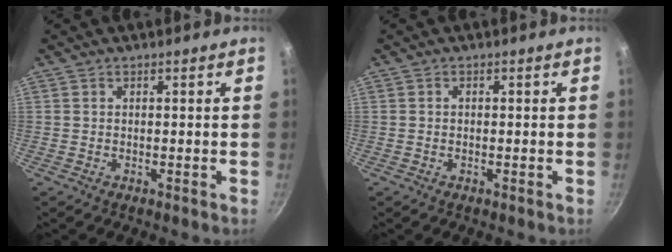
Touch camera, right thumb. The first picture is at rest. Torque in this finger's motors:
{"motor_torque": [-0.47, 0.35, -0.18, 0.07, -0.03]}